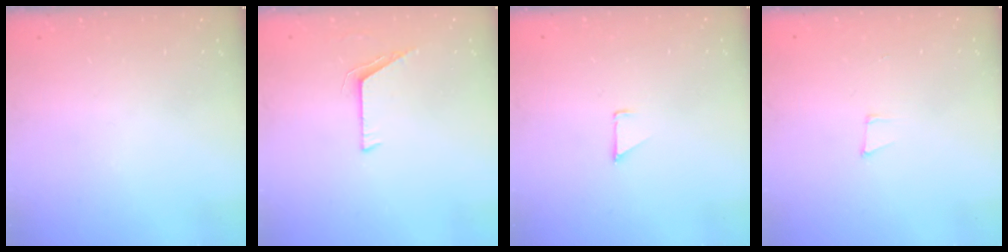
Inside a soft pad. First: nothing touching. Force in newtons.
{"total": 6.1, "press": 6.0, "slide": 0.6}
{"total": 0.9, "press": 0.8, "slide": 0.1}
{"total": 5.0, "press": 4.2, "slide": 2.7}